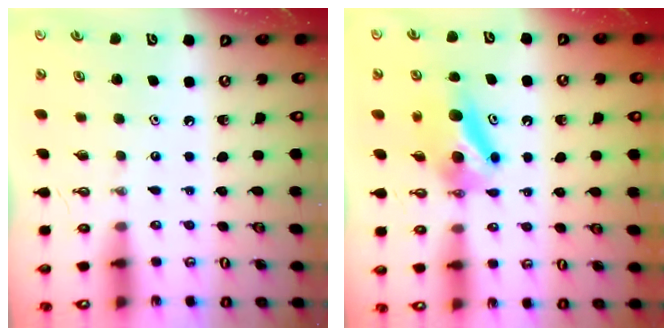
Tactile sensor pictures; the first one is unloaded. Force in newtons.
{"total": 8.1, "press": 5.8, "slide": 5.7}